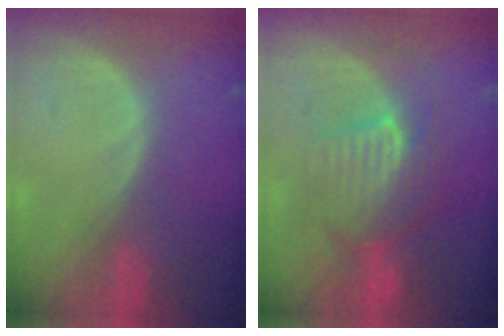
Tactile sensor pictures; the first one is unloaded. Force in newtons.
{"total": 8.0, "press": 8.0, "slide": 0.7}